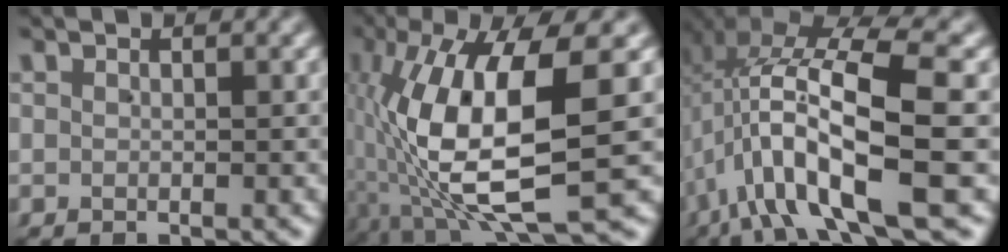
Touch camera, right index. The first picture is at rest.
{"total": 14.6, "force": [-0.8, 6.5, 13.1], "torque": [-0.254, -0.029, 0.015]}
{"total": 9.6, "force": [-0.5, 4.2, 8.6], "torque": [-0.173, -0.009, -0.007]}